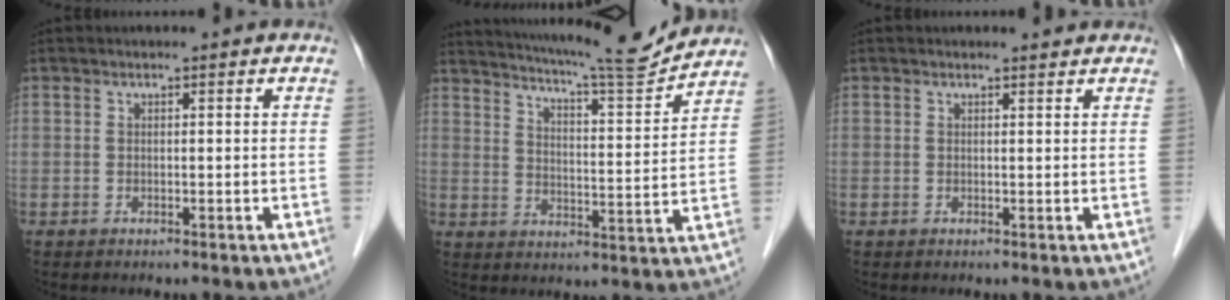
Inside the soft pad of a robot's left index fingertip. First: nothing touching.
{"total": 14.6, "force": [13.8, -0.5, 4.8], "torque": [-0.088, -0.022, 0.197]}
{"total": 0.9, "force": [0.9, 0.1, 0.0], "torque": [-0.011, -0.003, 0.010]}